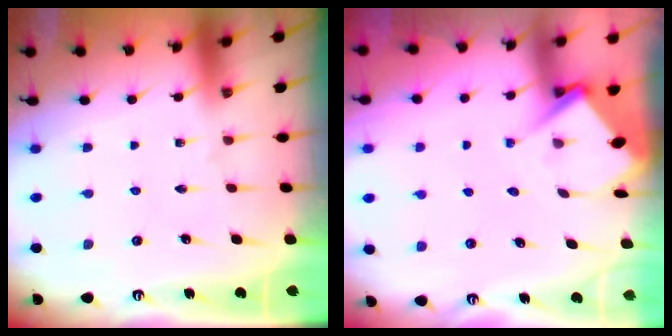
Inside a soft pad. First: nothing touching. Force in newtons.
{"total": 6.4, "press": 6.4, "slide": 0.4}